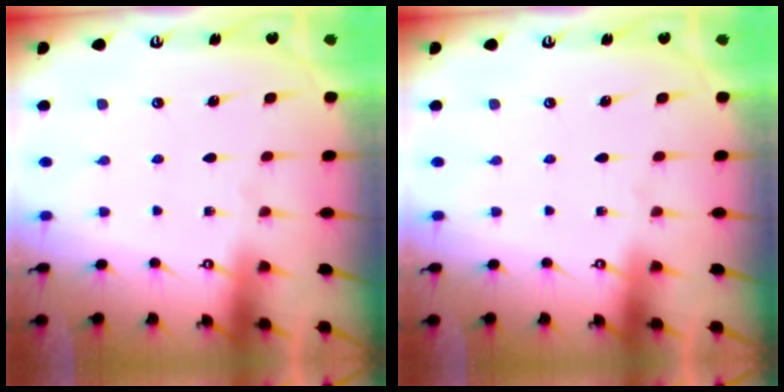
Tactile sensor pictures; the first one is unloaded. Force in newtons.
{"total": 0.0}